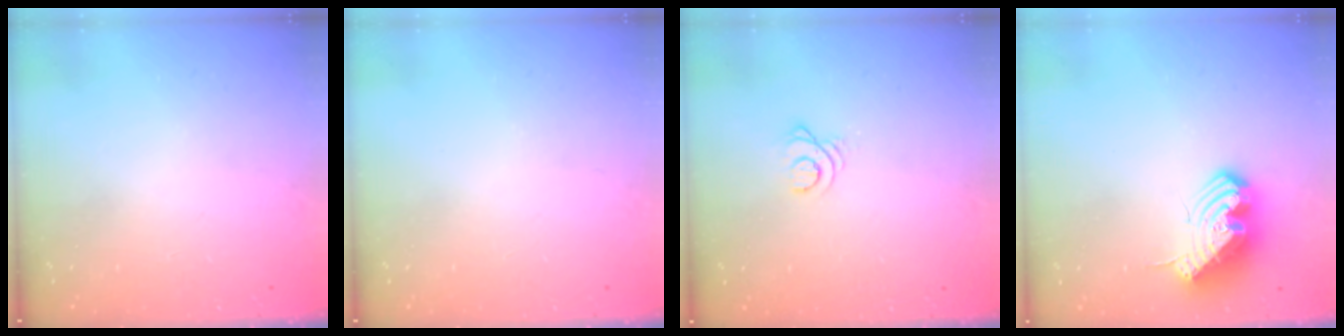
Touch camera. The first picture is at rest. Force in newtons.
{"total": 0.0}
{"total": 2.7, "press": 2.7, "slide": 0.3}
{"total": 14.1, "press": 14.1, "slide": 0.5}